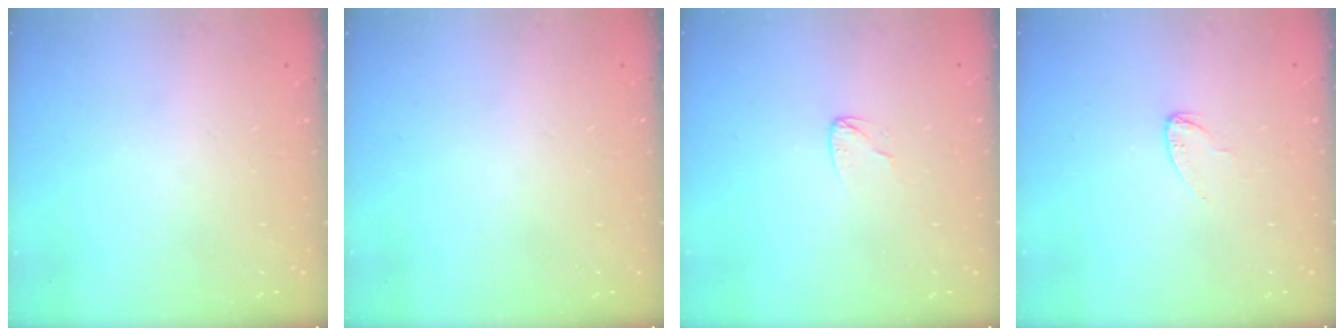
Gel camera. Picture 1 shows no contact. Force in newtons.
{"total": 0.0}
{"total": 3.8, "press": 3.8, "slide": 0.2}
{"total": 2.6, "press": 2.6, "slide": 0.2}